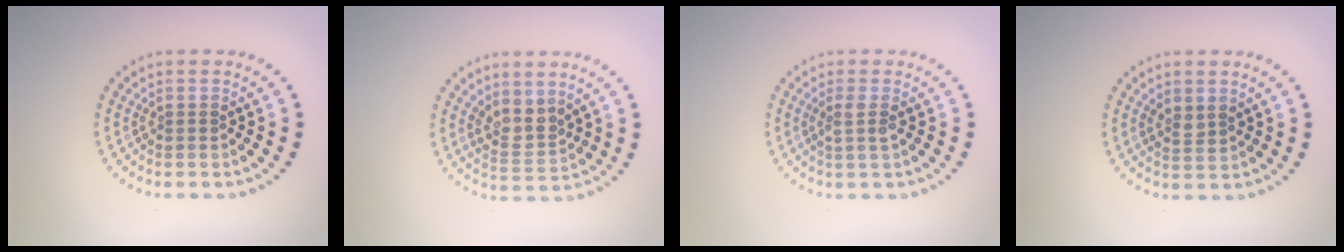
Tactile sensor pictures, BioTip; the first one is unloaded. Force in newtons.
{"total": 2.5, "press": 2.1, "slide": 1.5}
{"total": 1.4, "press": 1.1, "slide": 0.9}
{"total": 1.4, "press": 1.3, "slide": 0.5}